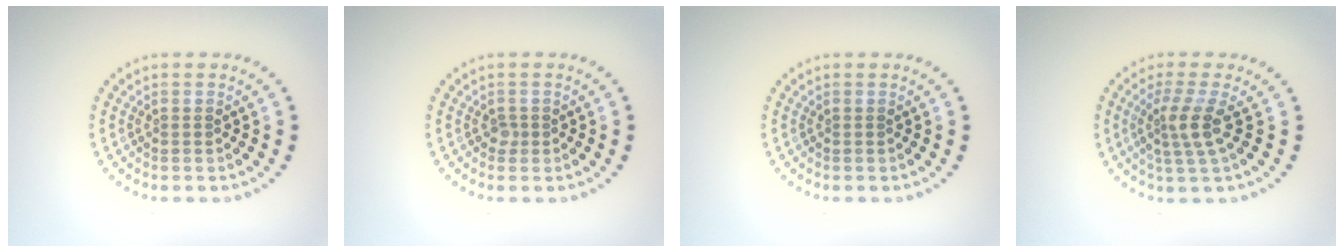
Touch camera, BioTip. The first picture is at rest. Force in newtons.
{"total": 0.8, "press": 0.6, "slide": 0.6}
{"total": 0.0}
{"total": 2.8, "press": 2.2, "slide": 1.7}